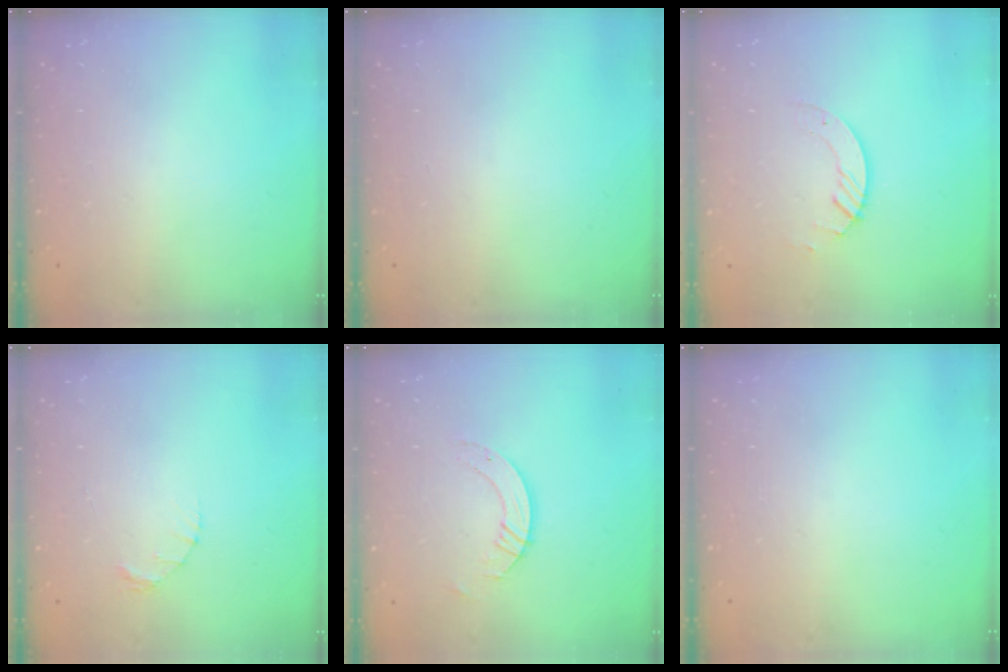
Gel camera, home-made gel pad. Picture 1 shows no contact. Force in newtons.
{"total": 0.0}
{"total": 2.8, "press": 2.8, "slide": 0.3}
{"total": 1.4, "press": 1.4, "slide": 0.2}
{"total": 3.9, "press": 3.9, "slide": 0.4}
{"total": 0.0}